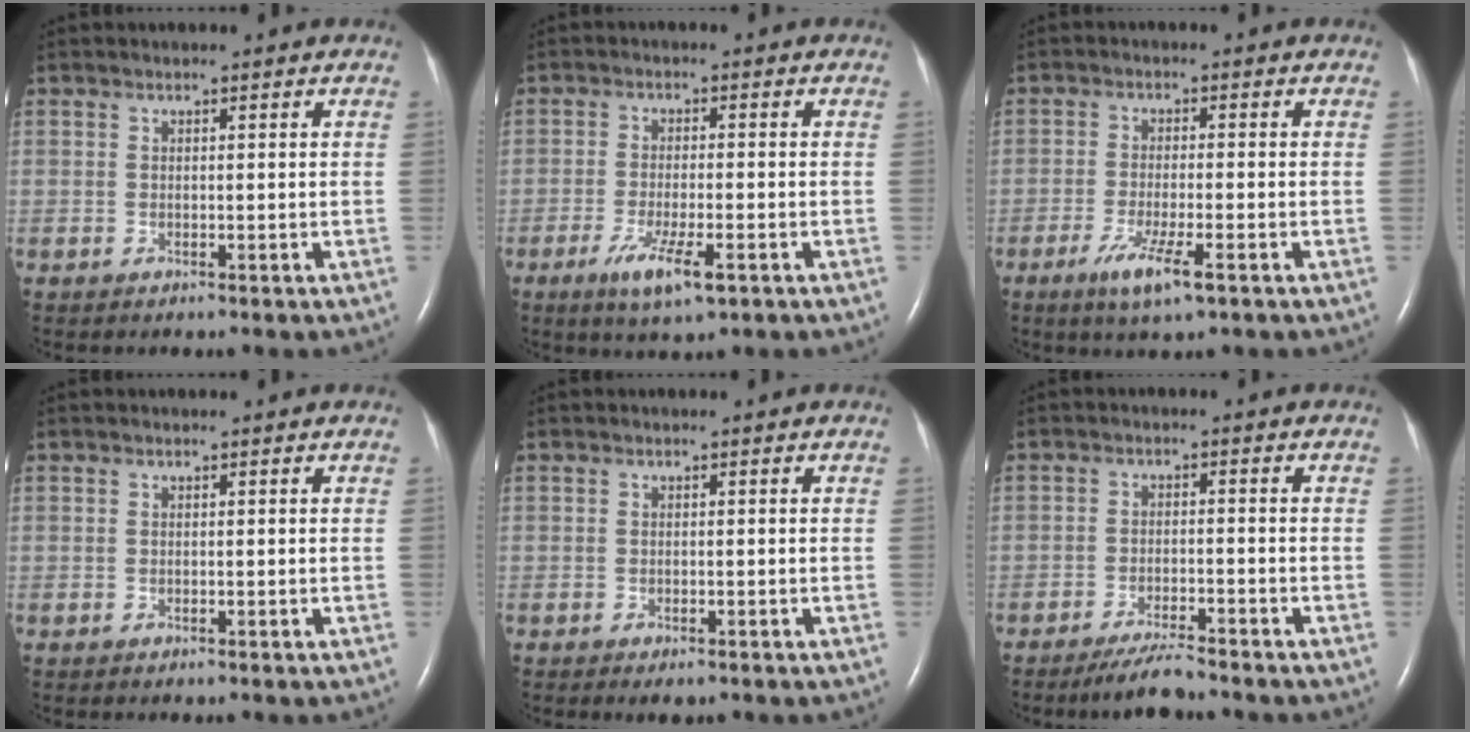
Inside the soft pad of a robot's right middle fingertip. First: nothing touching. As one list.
[{"total": 6.3, "force": [-3.3, 1.0, 5.3], "torque": [-0.105, -0.014, -0.053]}, {"total": 5.9, "force": [-3.2, 0.4, 4.9], "torque": [-0.099, -0.014, -0.056]}, {"total": 0.0}, {"total": 1.5, "force": [-1.0, 0.5, 1.0], "torque": [-0.015, -0.003, -0.010]}, {"total": 4.4, "force": [-4.0, 0.0, 1.9], "torque": [-0.042, -0.015, -0.074]}]